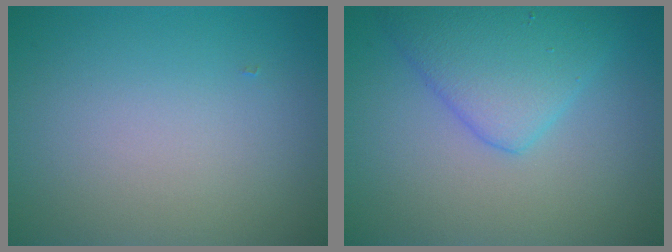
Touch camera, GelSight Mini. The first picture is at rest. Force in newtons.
{"total": 4.6, "press": 4.6, "slide": 0.2}